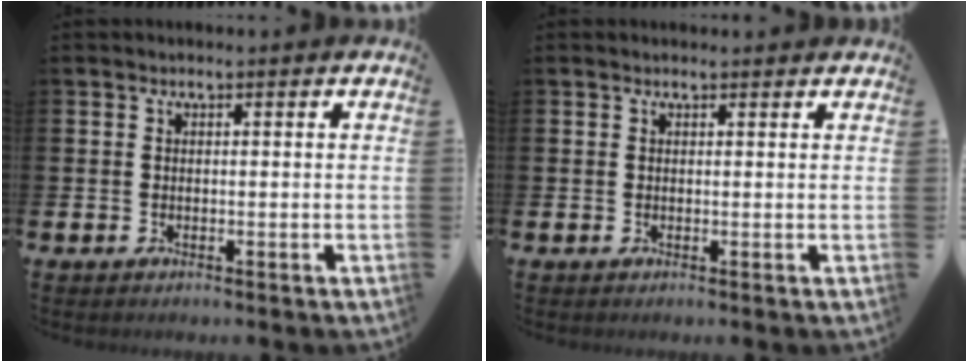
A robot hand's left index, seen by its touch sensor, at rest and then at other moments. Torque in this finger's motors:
{"motor_torque": [0.85, -1.29, 0.06, 0.00]}